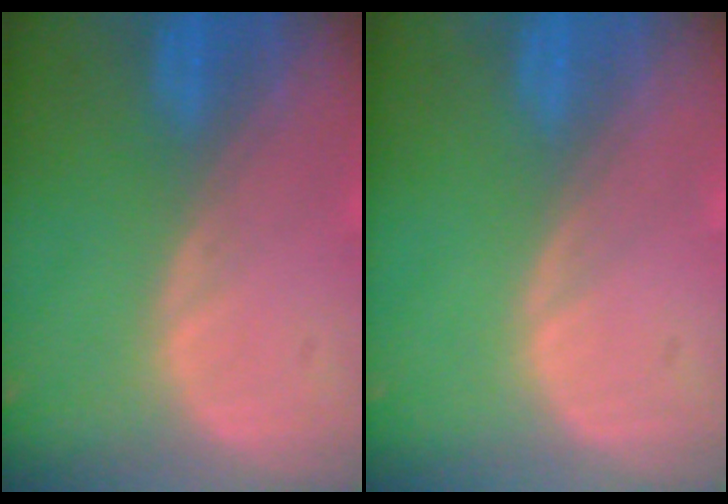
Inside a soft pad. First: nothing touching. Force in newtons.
{"total": 0.0}